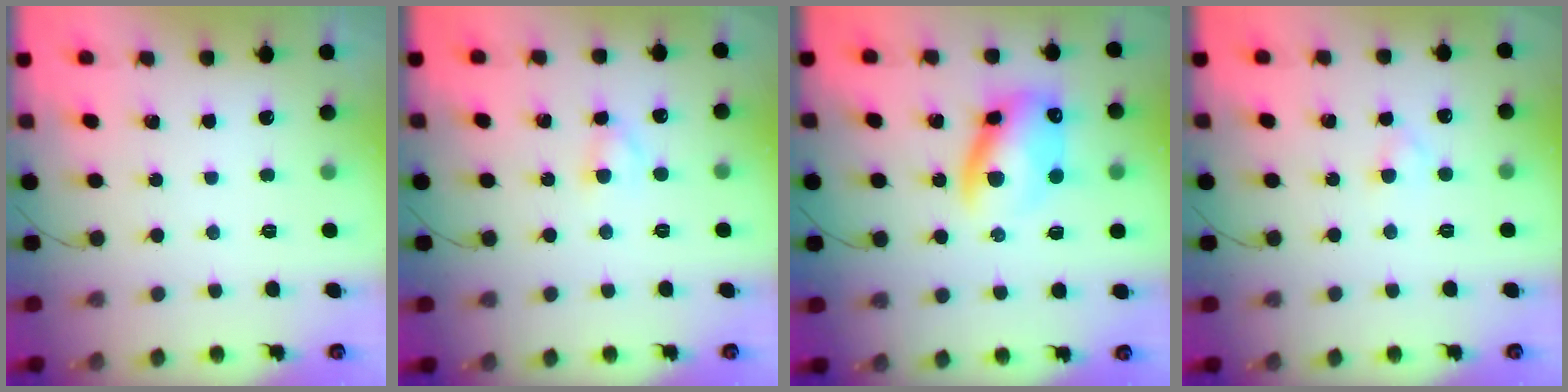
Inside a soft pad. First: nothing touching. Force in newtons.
{"total": 3.0, "press": 2.8, "slide": 1.2}
{"total": 12.0, "press": 11.6, "slide": 2.9}
{"total": 1.9, "press": 1.7, "slide": 1.0}